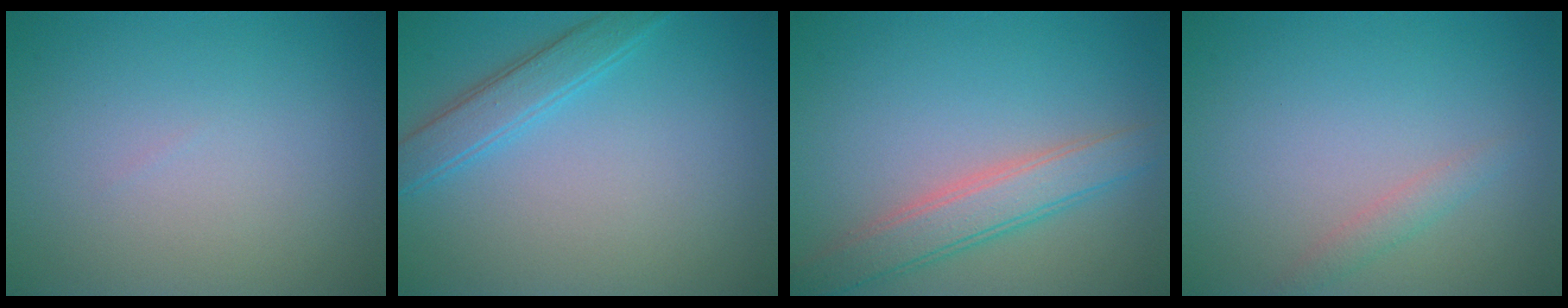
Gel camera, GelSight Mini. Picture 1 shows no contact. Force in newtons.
{"total": 2.8, "press": 2.8, "slide": 0.2}
{"total": 3.9, "press": 3.9, "slide": 0.1}
{"total": 1.3, "press": 1.3, "slide": 0.2}